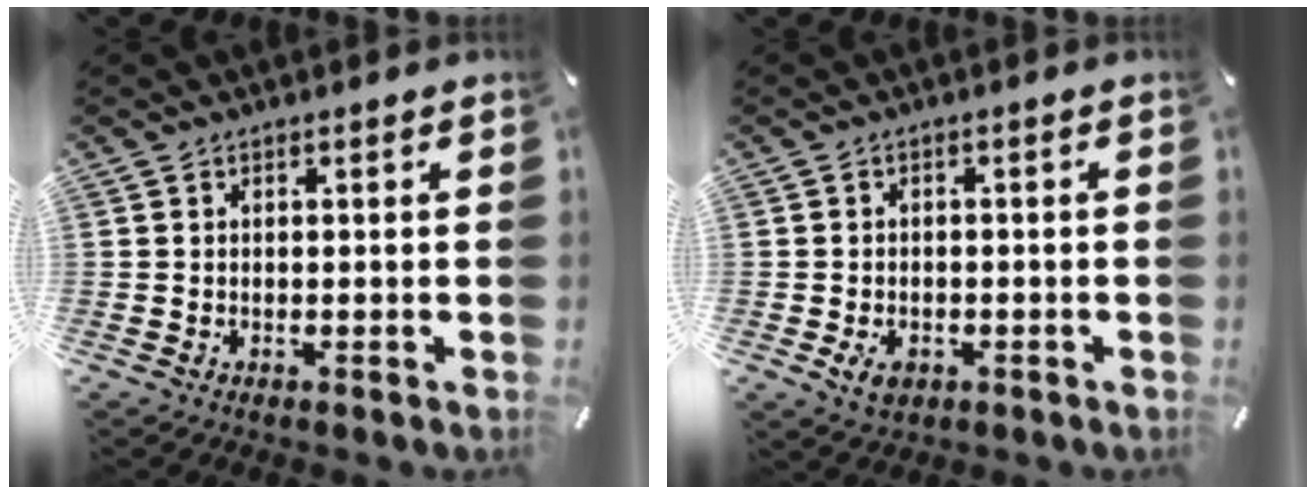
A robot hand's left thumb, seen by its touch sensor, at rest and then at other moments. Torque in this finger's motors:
{"motor_torque": [-0.30, 0.61, 0.01, 0.11, 0.01]}